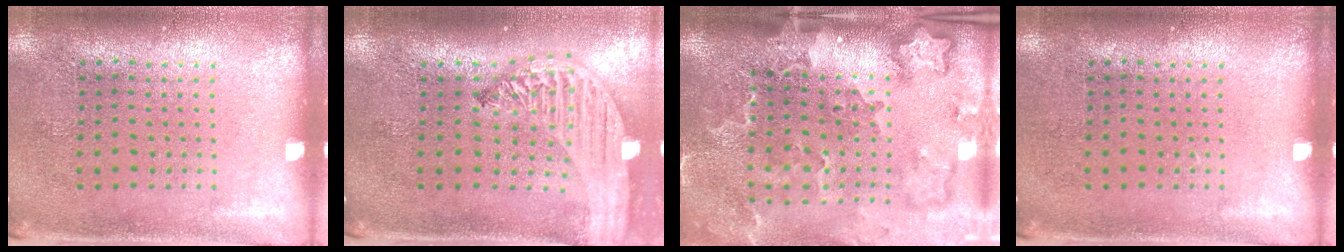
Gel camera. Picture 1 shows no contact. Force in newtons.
{"total": 2.8, "press": 2.3, "slide": 1.7}
{"total": 3.5, "press": 2.5, "slide": 2.4}
{"total": 0.0}